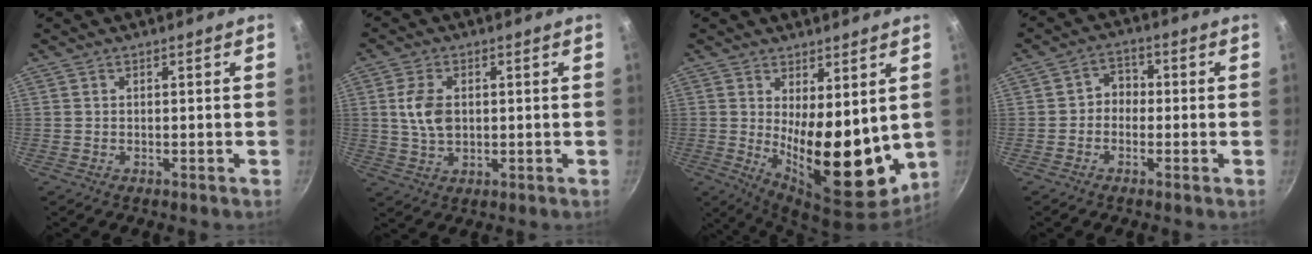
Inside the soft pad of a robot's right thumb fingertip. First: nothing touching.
{"total": 6.8, "force": [0.9, 4.4, 5.2], "torque": [-0.095, 0.001, 0.018]}
{"total": 15.9, "force": [1.4, 7.0, 14.2], "torque": [-0.175, -0.043, 0.036]}
{"total": 3.8, "force": [-0.8, 3.2, 1.9], "torque": [-0.004, 0.017, -0.023]}